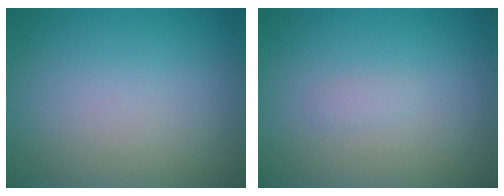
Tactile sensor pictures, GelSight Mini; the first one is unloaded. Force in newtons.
{"total": 0.5, "press": 0.5, "slide": 0.0}